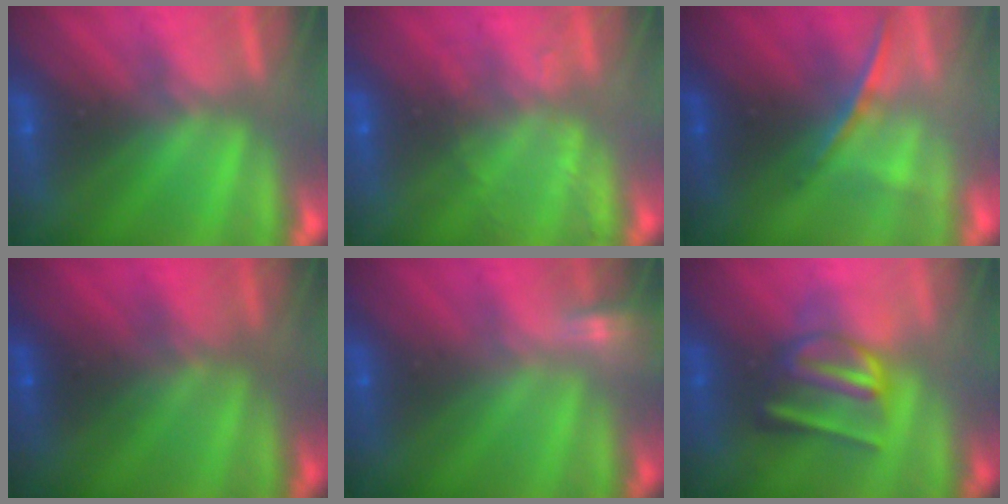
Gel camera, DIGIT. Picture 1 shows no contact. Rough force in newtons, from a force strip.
{"total": 2.2}
{"total": 1.7}
{"total": 2.0}
{"total": 2.1}
{"total": 3.1}